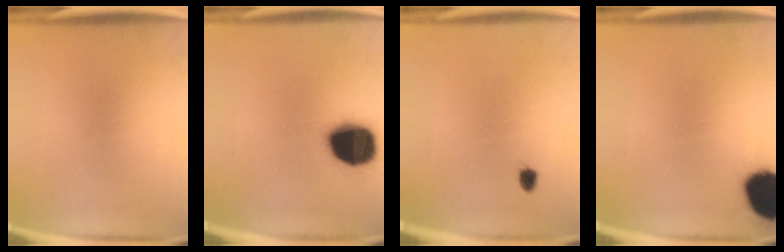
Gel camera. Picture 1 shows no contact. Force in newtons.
{"total": 19.4}
{"total": 1.2}
{"total": 17.8}